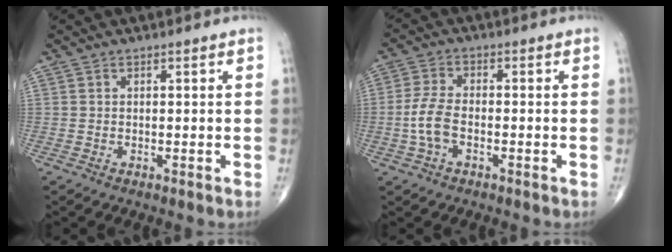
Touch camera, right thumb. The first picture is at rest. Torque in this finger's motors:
{"motor_torque": [0.09, 0.01, 0.73, -0.16, 0.21]}